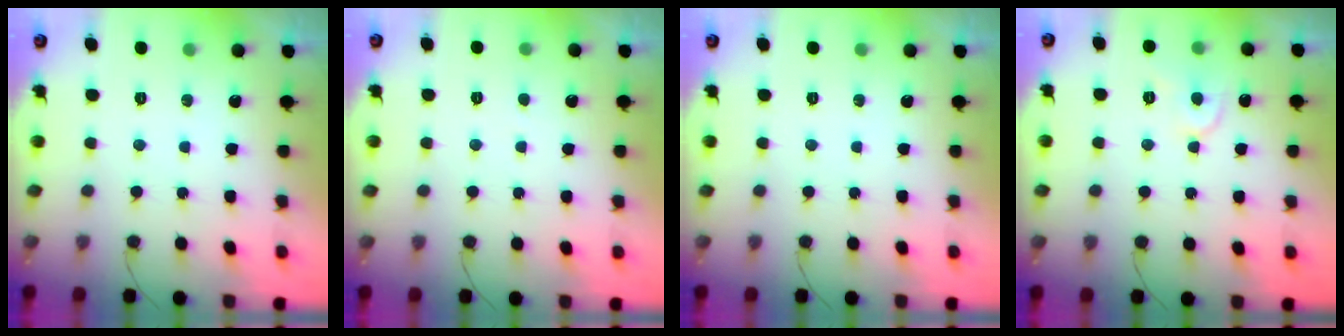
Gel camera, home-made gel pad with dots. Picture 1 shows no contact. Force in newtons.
{"total": 0.7, "press": 0.7, "slide": 0.1}
{"total": 0.0}
{"total": 7.1, "press": 7.0, "slide": 0.9}